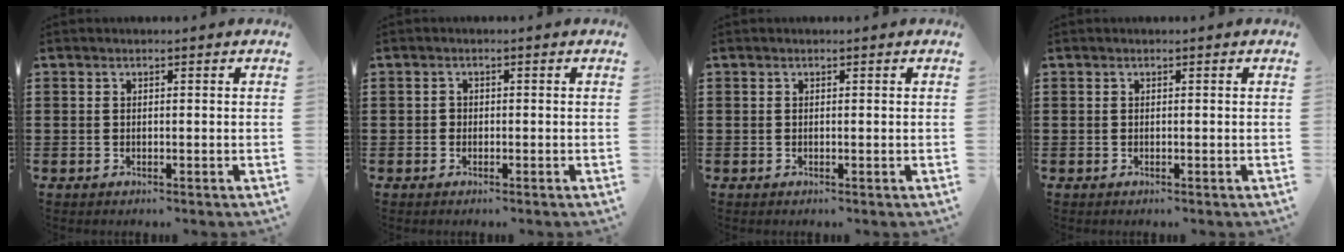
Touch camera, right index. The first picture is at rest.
{"total": 0.7, "force": [-0.2, 0.6, 0.2], "torque": [-0.006, 0.002, -0.005]}
{"total": 0.0}
{"total": 0.0}